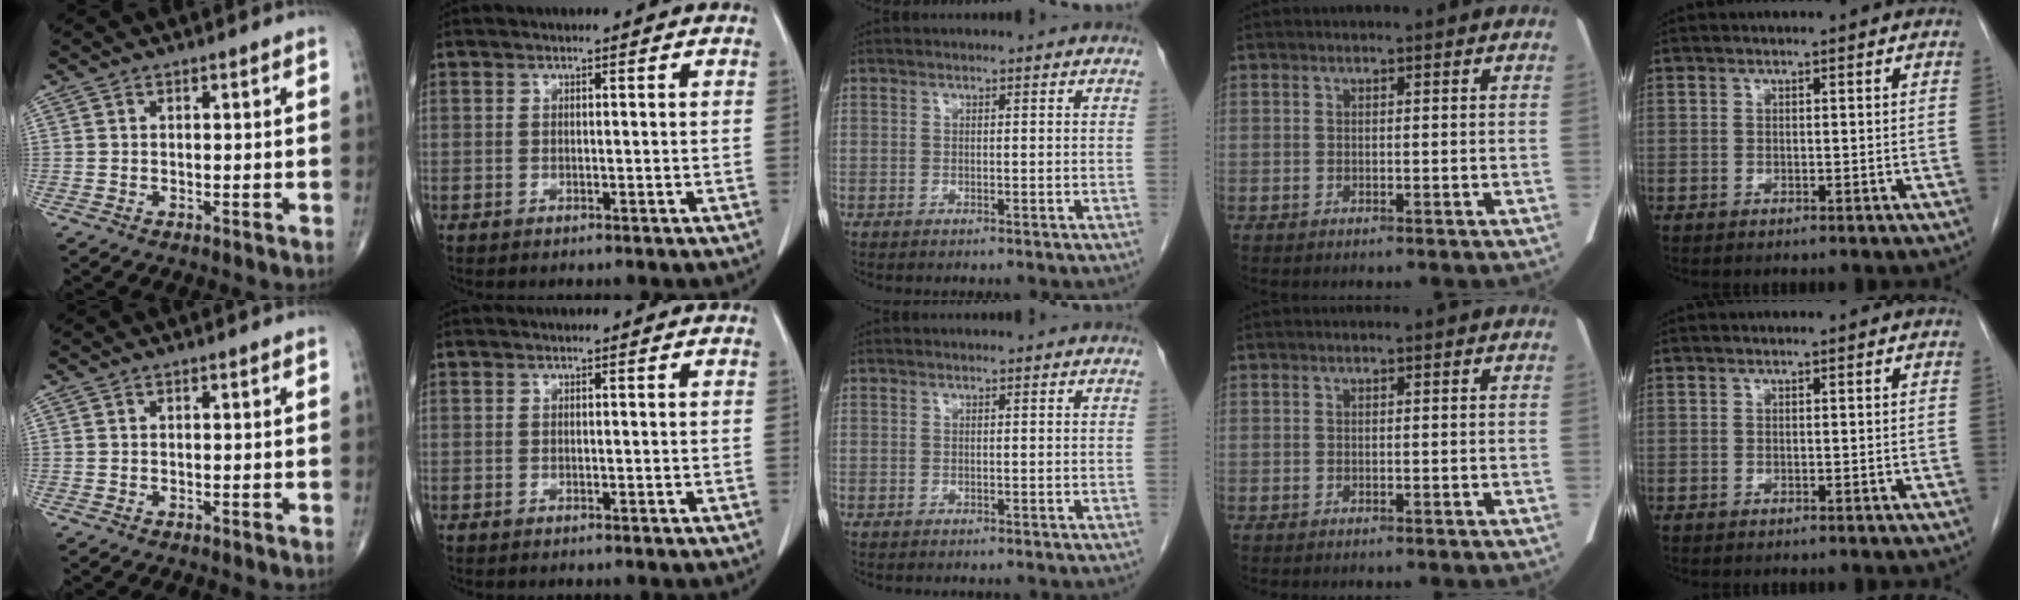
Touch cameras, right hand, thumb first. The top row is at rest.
{}